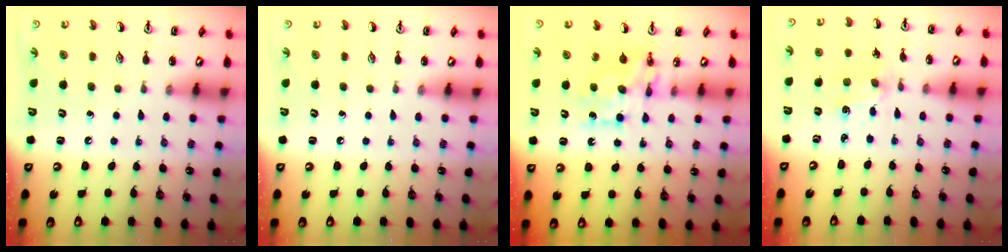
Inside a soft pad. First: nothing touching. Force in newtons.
{"total": 0.0}
{"total": 7.9, "press": 7.9, "slide": 0.5}
{"total": 1.7, "press": 1.6, "slide": 0.5}